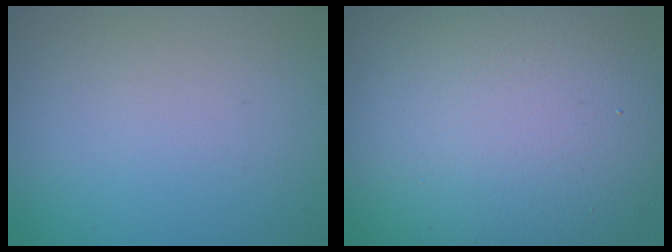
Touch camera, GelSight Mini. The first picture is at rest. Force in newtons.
{"total": 15.9, "press": 15.8, "slide": 0.9}